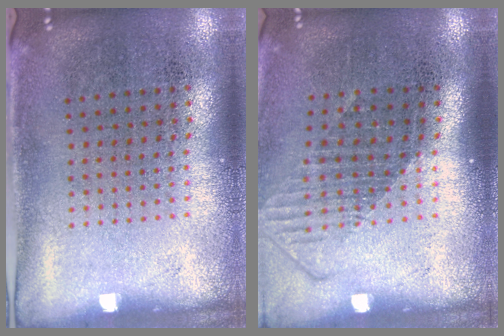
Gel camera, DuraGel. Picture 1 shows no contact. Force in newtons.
{"total": 1.4, "press": 1.1, "slide": 0.9}